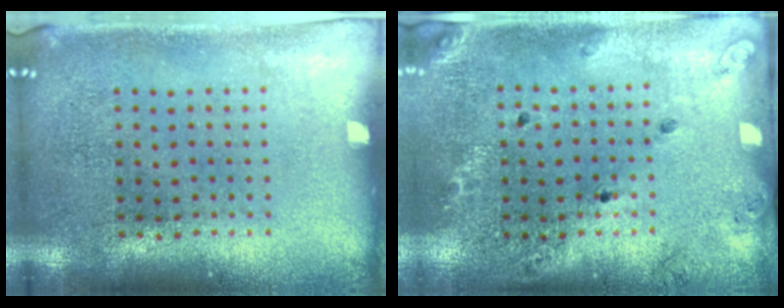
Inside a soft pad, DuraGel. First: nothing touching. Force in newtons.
{"total": 1.2, "press": 1.1, "slide": 0.5}